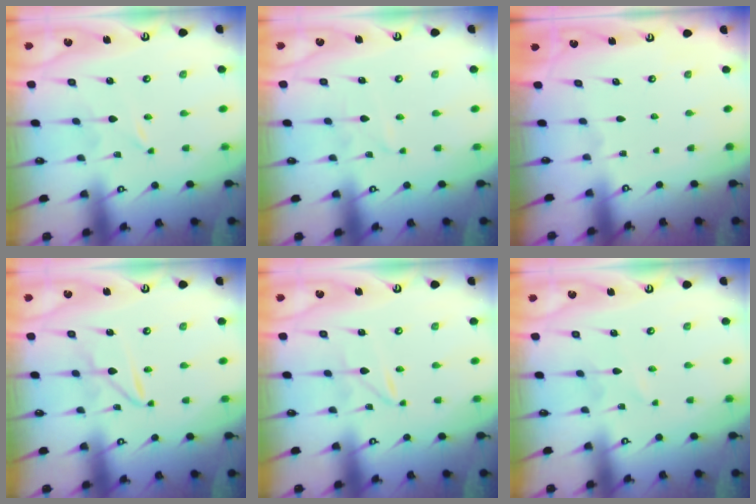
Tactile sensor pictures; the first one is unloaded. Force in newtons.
{"total": 0.9, "press": 0.9, "slide": 0.1}
{"total": 0.0}
{"total": 3.1, "press": 3.1, "slide": 0.3}
{"total": 1.2, "press": 1.1, "slide": 0.2}
{"total": 1.0, "press": 1.0, "slide": 0.1}